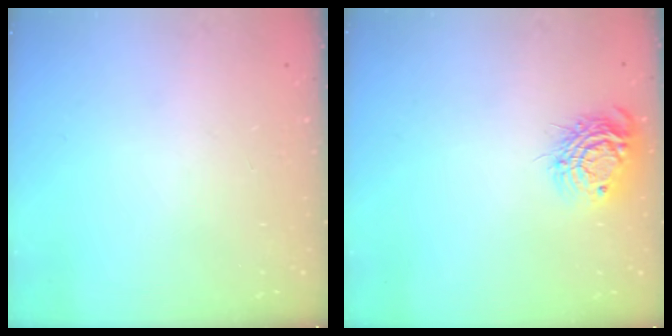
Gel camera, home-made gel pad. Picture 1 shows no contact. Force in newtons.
{"total": 11.5, "press": 11.5, "slide": 0.7}